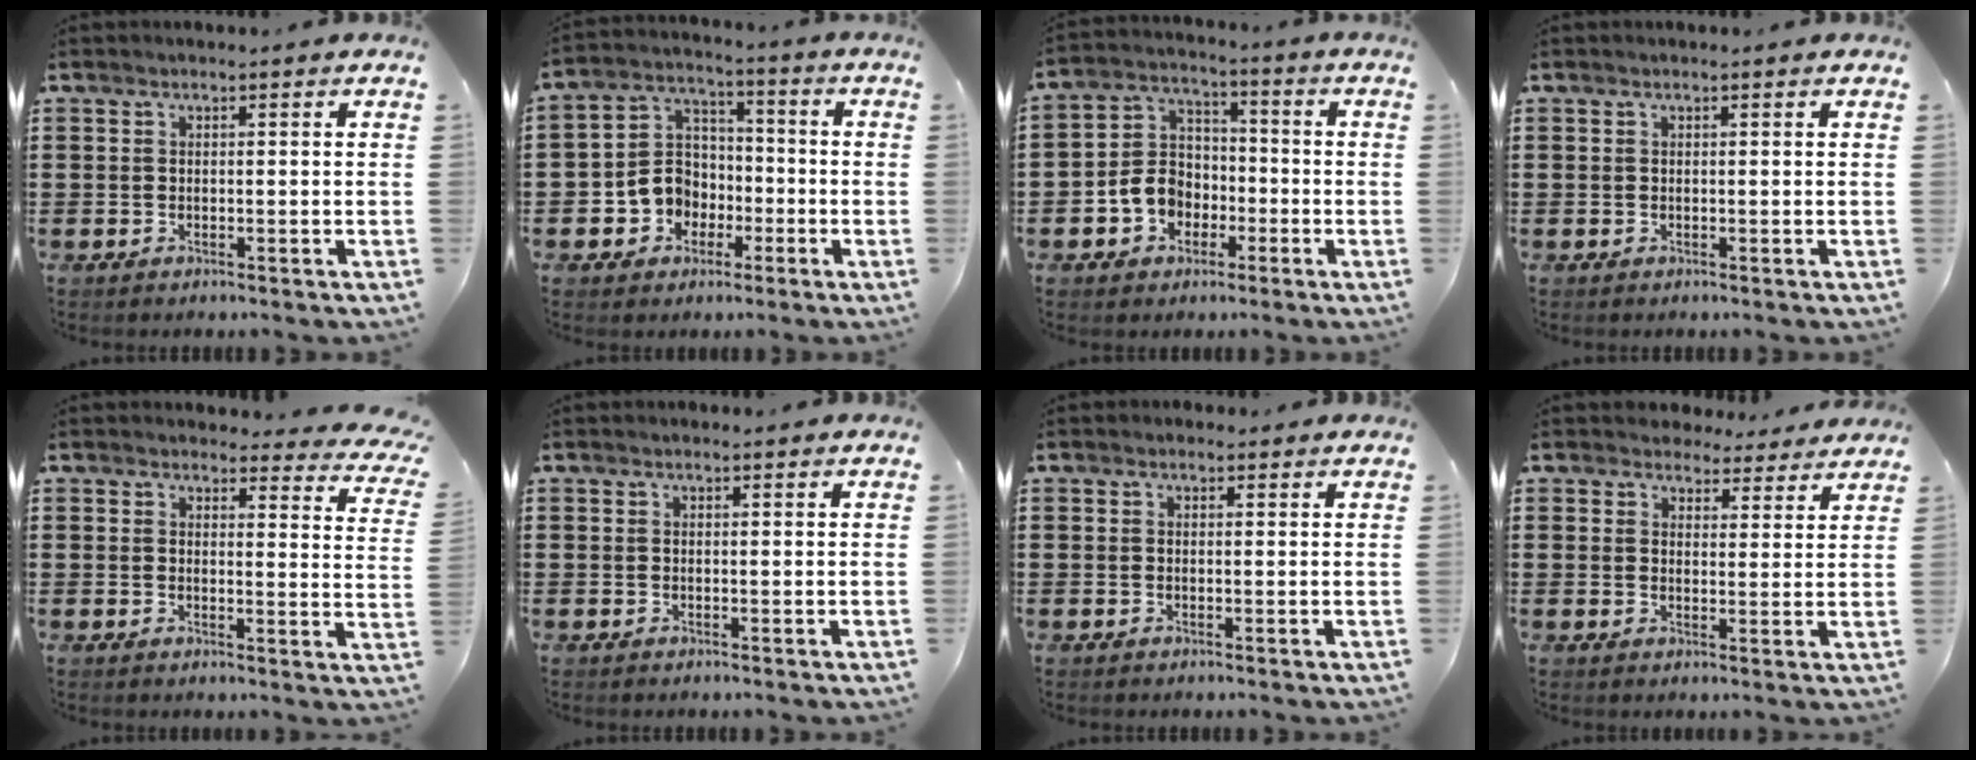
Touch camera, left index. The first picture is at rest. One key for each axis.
{"total": 7.3, "fx": -2.6, "fy": 6.5, "fz": 1.9, "tx": -0.071, "ty": 0.011, "tz": -0.052}
{"total": 6.9, "fx": -2.8, "fy": 5.8, "fz": 2.7, "tx": -0.079, "ty": 0.017, "tz": -0.056}
{"total": 0.0}
{"total": 3.7, "fx": 3.5, "fy": 0.5, "fz": 1.1, "tx": -0.021, "ty": -0.020, "tz": 0.061}
{"total": 0.5, "fx": 0.5, "fy": 0.1, "fz": 0.2, "tx": -0.006, "ty": 0.001, "tz": 0.009}
{"total": 0.9, "fx": 0.8, "fy": 0.4, "fz": 0.2, "tx": -0.006, "ty": 0.004, "tz": 0.016}
{"total": 4.0, "fx": 3.8, "fy": 1.2, "fz": 0.4, "tx": -0.015, "ty": -0.013, "tz": 0.070}